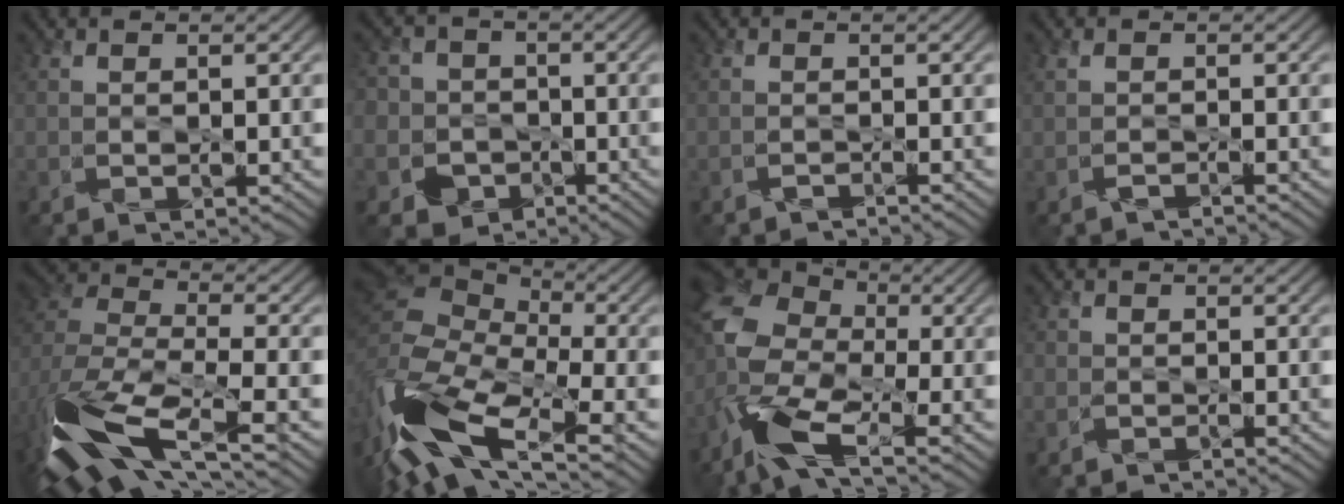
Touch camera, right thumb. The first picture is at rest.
{"total": 6.7, "force": [-1.9, 6.3, 1.0], "torque": [-0.047, 0.007, -0.070]}
{"total": 0.7, "force": [-0.6, -0.3, -0.2], "torque": [0.011, 0.003, -0.016]}
{"total": 0.6, "force": [-0.5, 0.1, 0.2], "torque": [-0.003, 0.006, -0.013]}
{"total": 13.5, "force": [-6.9, 6.1, 9.9], "torque": [-0.252, -0.024, -0.135]}
{"total": 15.9, "force": [-7.2, 7.6, 11.9], "torque": [-0.296, -0.011, -0.135]}
{"total": 13.5, "force": [-6.4, 7.1, 9.6], "torque": [-0.227, -0.016, -0.142]}
{"total": 1.2, "force": [-1.0, 0.8, 0.1], "torque": [0.002, -0.002, -0.020]}